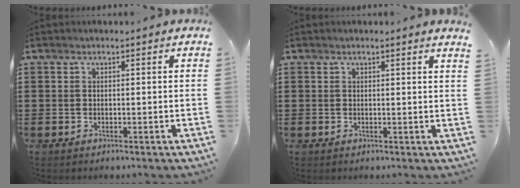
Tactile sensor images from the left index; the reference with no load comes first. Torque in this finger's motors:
{"motor_torque": [0.53, -0.76, -0.23, 0.01]}